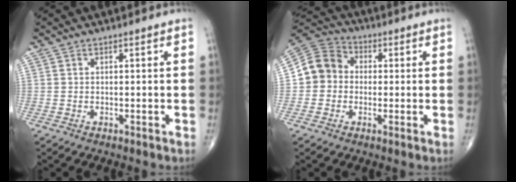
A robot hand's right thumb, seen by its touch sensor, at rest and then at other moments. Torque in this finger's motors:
{"motor_torque": [-0.20, 0.46, 0.06, -0.06, 0.18]}